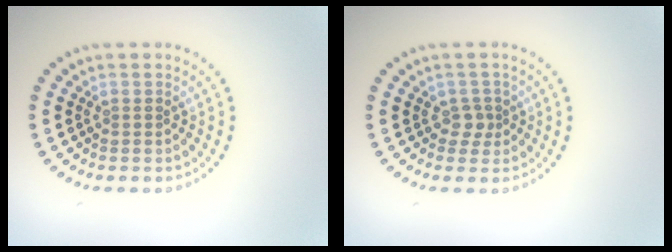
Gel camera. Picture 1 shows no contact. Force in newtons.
{"total": 1.4, "press": 1.1, "slide": 0.7}